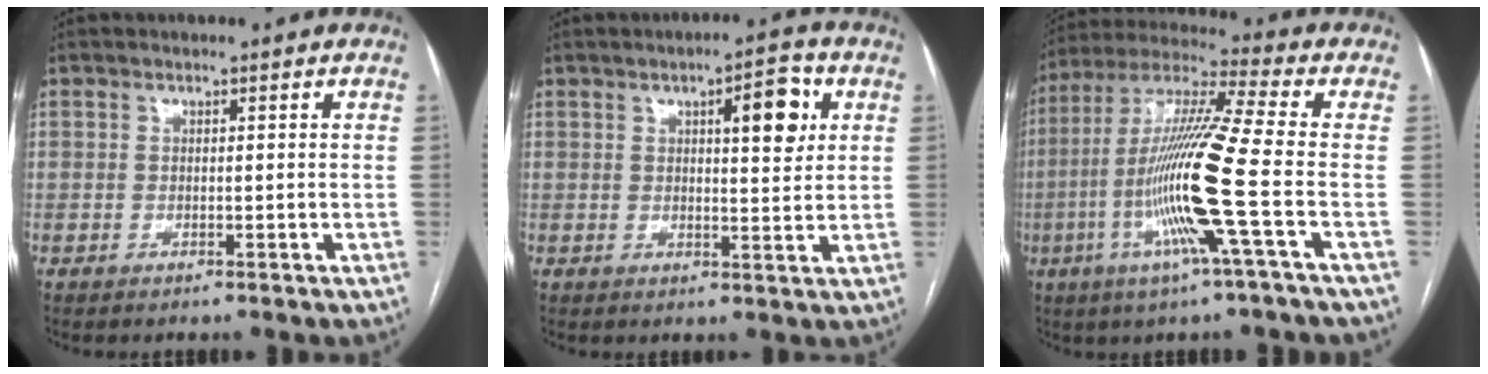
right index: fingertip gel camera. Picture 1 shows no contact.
{"total": 7.2, "force": [2.6, 1.9, 6.4], "torque": [-0.089, 0.007, 0.033]}
{"total": 16.3, "force": [-4.2, -1.4, 15.7], "torque": [-0.312, -0.010, -0.092]}